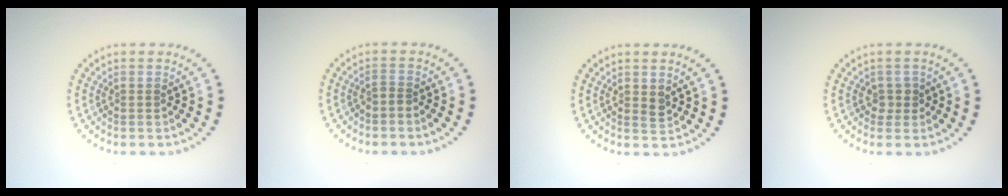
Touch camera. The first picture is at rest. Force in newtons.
{"total": 0.7, "press": 0.4, "slide": 0.6}
{"total": 1.1, "press": 1.0, "slide": 0.3}
{"total": 1.3, "press": 1.1, "slide": 0.6}